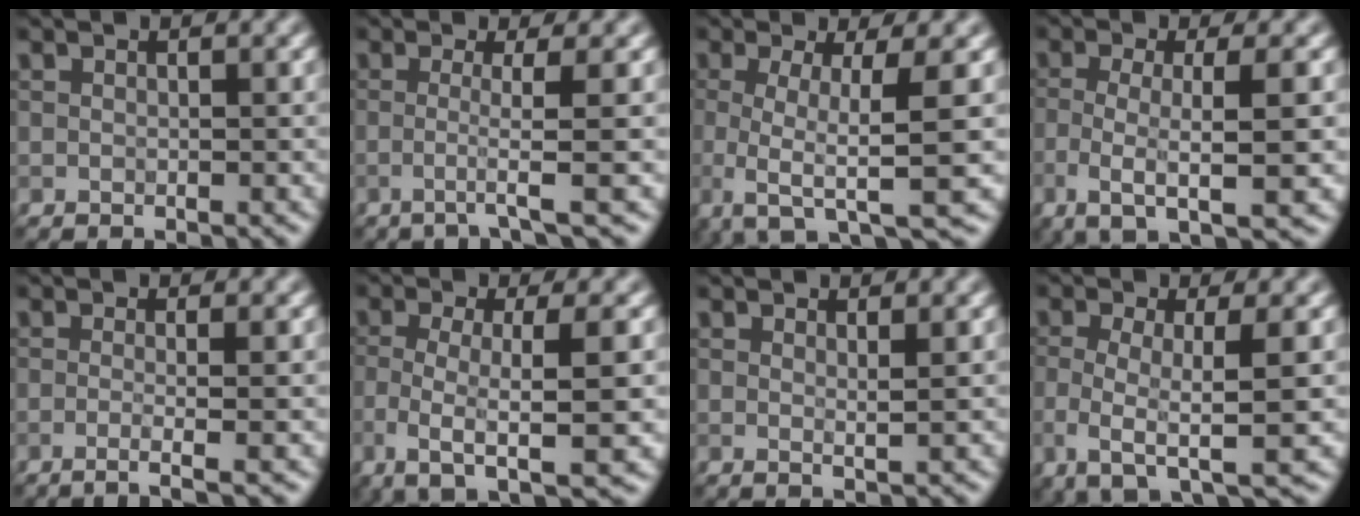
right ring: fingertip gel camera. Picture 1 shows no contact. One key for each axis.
{"total": 3.0, "fx": -0.5, "fy": 0.3, "fz": 2.9, "tx": -0.049, "ty": -0.007, "tz": -0.019}
{"total": 6.5, "fx": -1.2, "fy": 1.6, "fz": 6.2, "tx": -0.088, "ty": -0.015, "tz": -0.033}
{"total": 6.5, "fx": -1.7, "fy": 1.6, "fz": 6.0, "tx": -0.099, "ty": -0.007, "tz": -0.039}
{"total": 3.2, "fx": -0.5, "fy": 1.2, "fz": 2.9, "tx": -0.022, "ty": 0.000, "tz": -0.031}
{"total": 7.2, "fx": -2.3, "fy": 1.8, "fz": 6.6, "tx": -0.103, "ty": -0.005, "tz": -0.048}
{"total": 1.0, "fx": 0.6, "fy": 0.2, "fz": 0.8, "tx": -0.008, "ty": -0.002, "tz": 0.007}
{"total": 5.1, "fx": -0.8, "fy": 1.5, "fz": 4.8, "tx": -0.087, "ty": -0.012, "tz": -0.017}